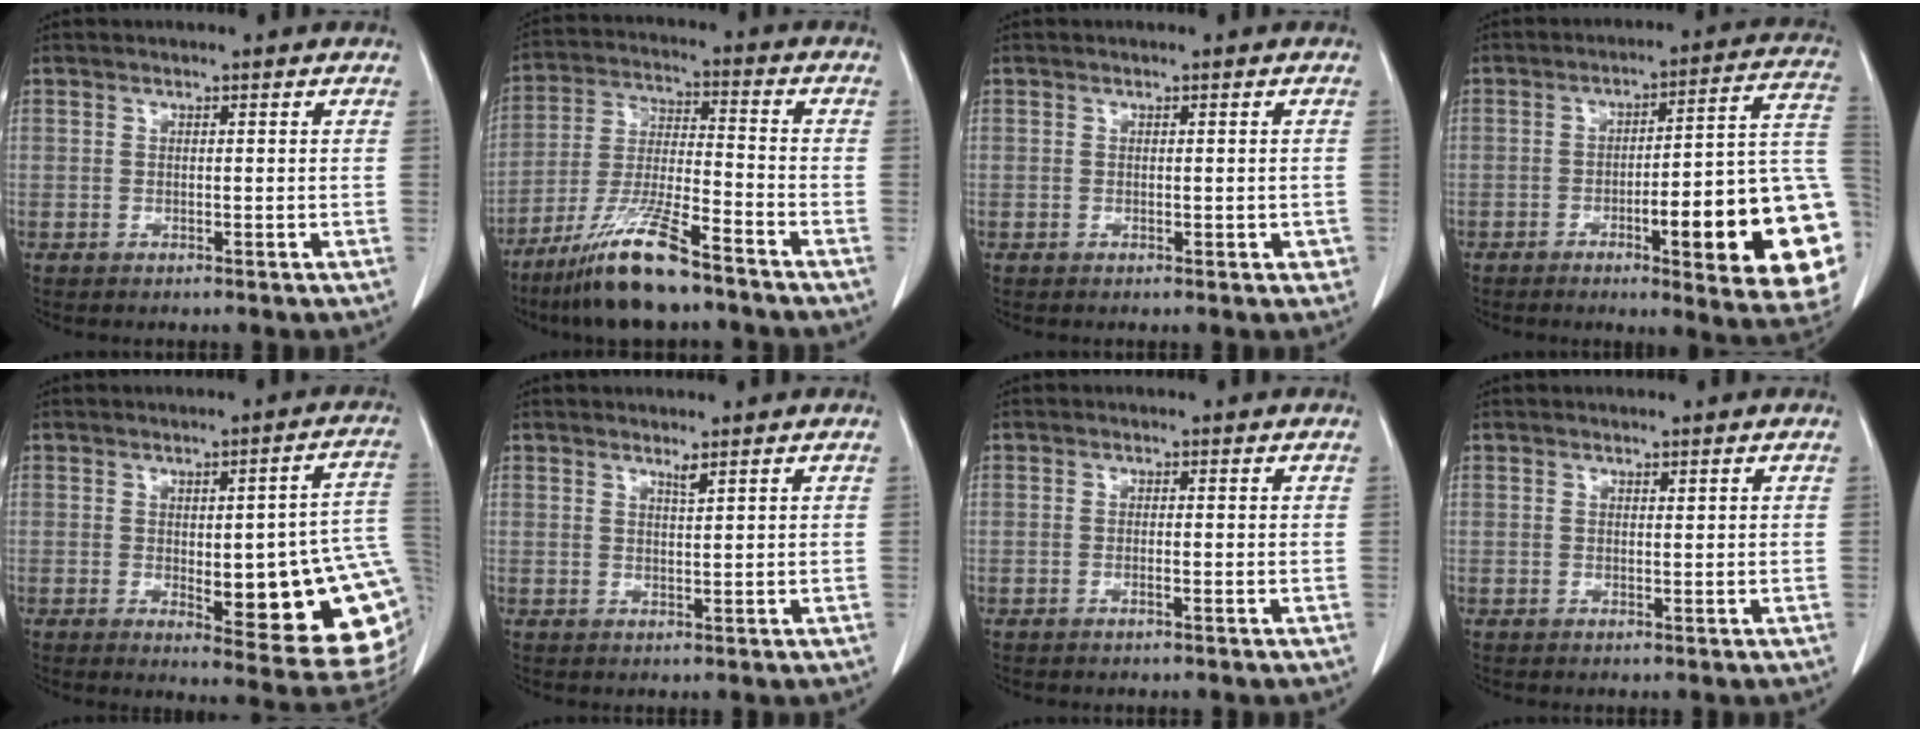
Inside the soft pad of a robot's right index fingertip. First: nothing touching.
{"total": 12.6, "force": [-9.3, 1.0, 8.4], "torque": [-0.171, -0.027, -0.172]}
{"total": 1.6, "force": [-0.3, 0.9, 1.3], "torque": [-0.011, 0.005, 0.000]}
{"total": 21.6, "force": [-5.1, 2.5, 20.8], "torque": [-0.174, 0.015, -0.060]}
{"total": 20.0, "force": [-1.6, 4.6, 19.4], "torque": [-0.162, 0.008, 0.000]}
{"total": 1.1, "force": [0.9, -0.2, 0.6], "torque": [-0.014, -0.008, 0.017]}
{"total": 0.7, "force": [-0.4, 0.0, 0.6], "torque": [-0.014, 0.000, -0.006]}
{"total": 0.0}